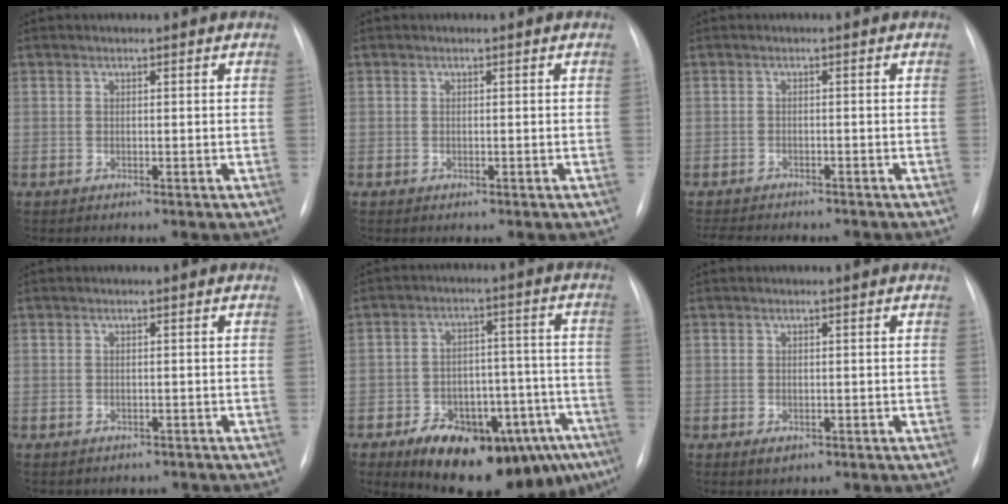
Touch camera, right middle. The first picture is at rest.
{"total": 0.0}
{"total": 9.2, "force": [-8.2, 2.4, 3.6], "torque": [-0.061, -0.007, -0.107]}
{"total": 3.0, "force": [-2.5, 1.5, 0.4], "torque": [-0.014, 0.005, -0.026]}
{"total": 21.7, "force": [-13.5, 9.1, 14.3], "torque": [-0.136, 0.034, -0.179]}
{"total": 1.3, "force": [-0.6, 0.8, 0.8], "torque": [-0.012, 0.000, -0.002]}